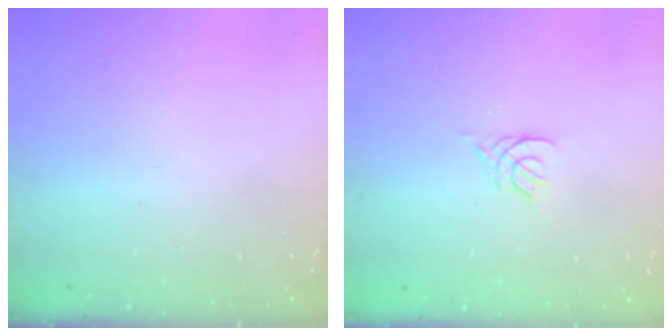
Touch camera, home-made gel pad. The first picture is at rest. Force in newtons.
{"total": 2.7, "press": 2.7, "slide": 0.5}